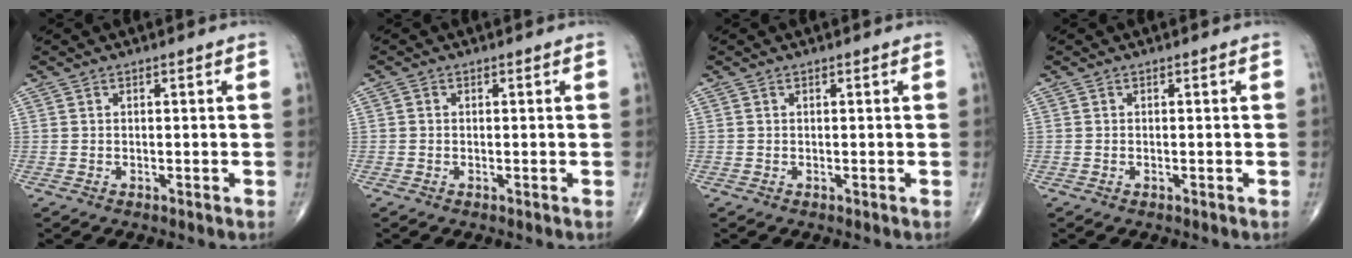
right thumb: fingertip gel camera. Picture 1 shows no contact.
{"total": 0.6, "force": [0.0, 0.5, 0.2], "torque": [-0.001, 0.001, -0.004]}
{"total": 0.0}
{"total": 0.0}